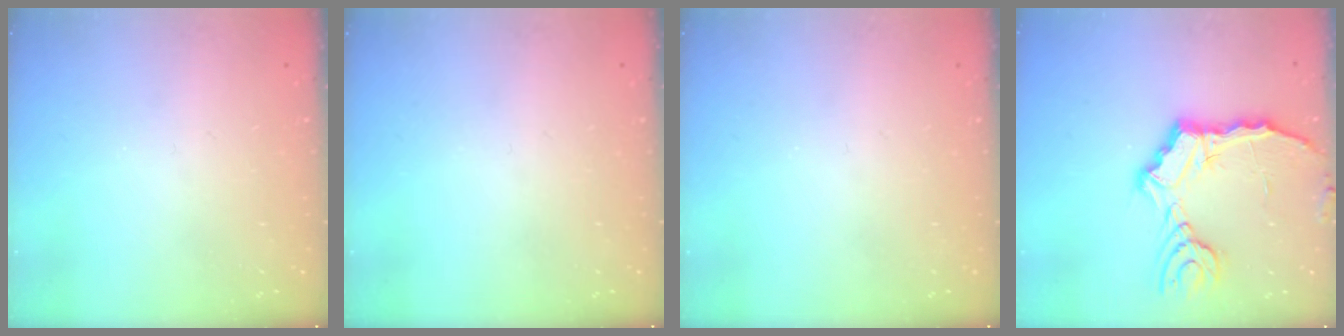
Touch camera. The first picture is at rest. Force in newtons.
{"total": 0.0}
{"total": 0.0}
{"total": 11.2, "press": 11.1, "slide": 1.3}